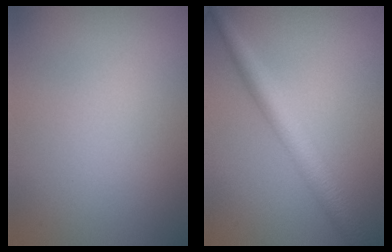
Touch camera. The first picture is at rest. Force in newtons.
{"total": 3.9, "press": 3.9, "slide": 0.1}